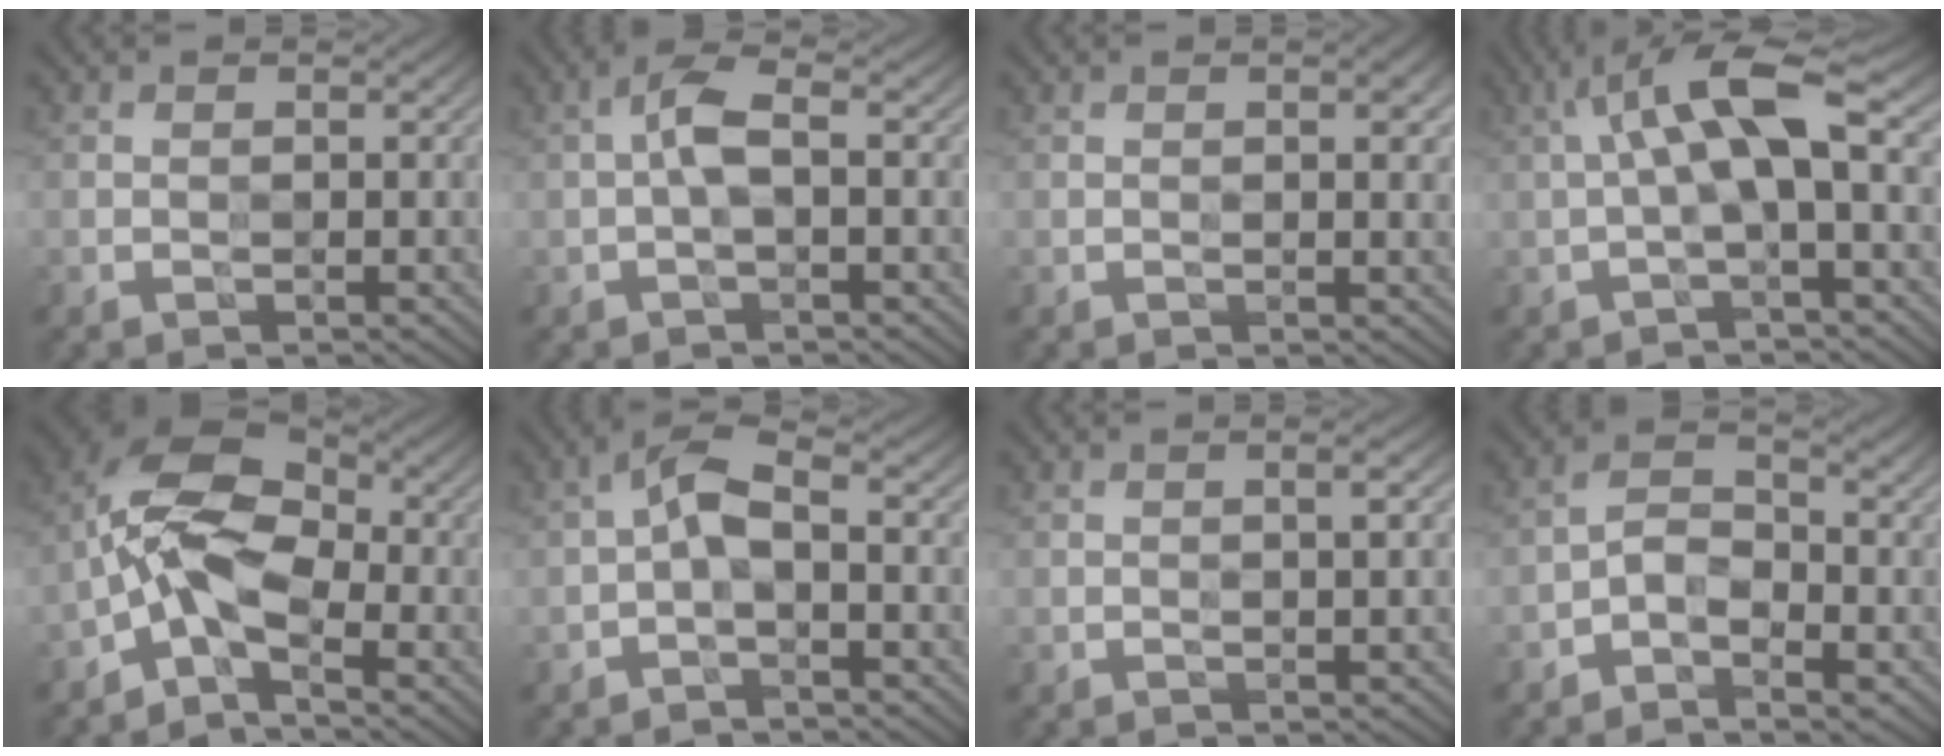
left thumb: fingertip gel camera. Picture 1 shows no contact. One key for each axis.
{"total": 3.2, "fx": 0.0, "fy": 0.9, "fz": 3.1, "tx": -0.068, "ty": 0.013, "tz": -0.008}
{"total": 2.2, "fx": 0.6, "fy": 0.4, "fz": 2.1, "tx": -0.030, "ty": 0.000, "tz": 0.009}
{"total": 8.5, "fx": 1.2, "fy": 2.3, "fz": 8.1, "tx": -0.156, "ty": 0.025, "tz": 0.013}
{"total": 8.4, "fx": -2.9, "fy": 4.2, "fz": 6.7, "tx": -0.137, "ty": 0.011, "tz": -0.079}
{"total": 4.0, "fx": -0.6, "fy": 1.6, "fz": 3.6, "tx": -0.075, "ty": 0.014, "tz": -0.024}
{"total": 2.1, "fx": 0.5, "fy": 0.2, "fz": 2.1, "tx": -0.032, "ty": 0.004, "tz": 0.005}
{"total": 3.5, "fx": -1.8, "fy": 1.8, "fz": 2.3, "tx": -0.040, "ty": 0.008, "tz": -0.045}